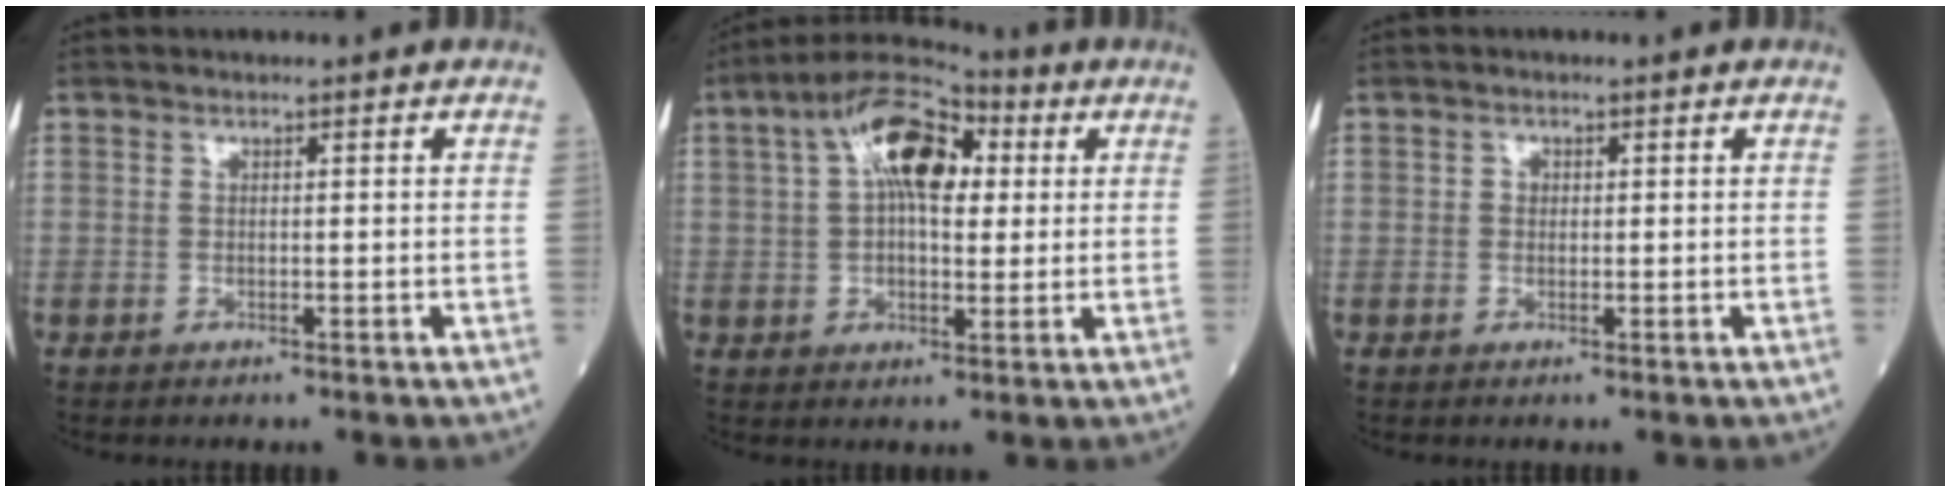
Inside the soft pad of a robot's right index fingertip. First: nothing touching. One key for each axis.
{"total": 12.7, "fx": 4.0, "fy": 5.8, "fz": 10.6, "tx": -0.192, "ty": 0.039, "tz": 0.061}
{"total": 0.9, "fx": 0.1, "fy": 0.8, "fz": 0.4, "tx": -0.006, "ty": 0.002, "tz": -0.001}